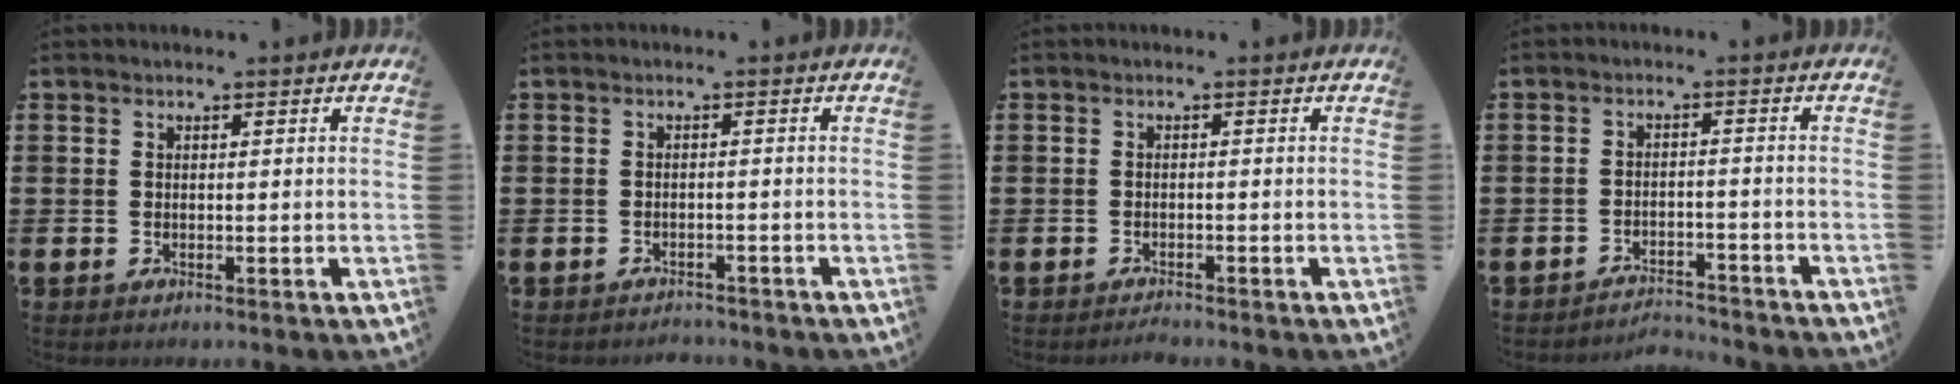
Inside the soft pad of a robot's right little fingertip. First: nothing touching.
{"total": 1.2, "force": [-1.2, 0.1, -0.1], "torque": [-0.003, 0.003, -0.027]}
{"total": 0.9, "force": [-0.8, 0.0, 0.1], "torque": [0.003, -0.006, -0.018]}
{"total": 2.8, "force": [-2.8, 0.0, -0.2], "torque": [-0.004, 0.004, -0.062]}